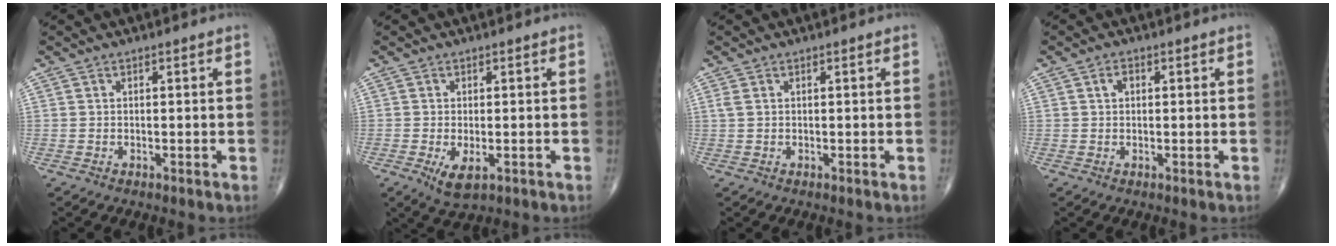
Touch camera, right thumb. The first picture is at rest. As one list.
[{"total": 4.2, "force": [-1.4, 1.8, 3.5], "torque": [-0.063, -0.010, -0.017]}, {"total": 0.9, "force": [0.3, 0.5, 0.7], "torque": [-0.022, 0.010, 0.013]}, {"total": 1.6, "force": [0.4, 1.1, 1.1], "torque": [-0.017, 0.006, 0.007]}]